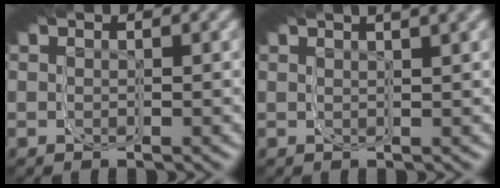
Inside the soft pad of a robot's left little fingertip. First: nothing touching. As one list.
[{"total": 1.3, "force": [1.1, -0.5, 0.5], "torque": [-0.012, 0.005, 0.018]}]